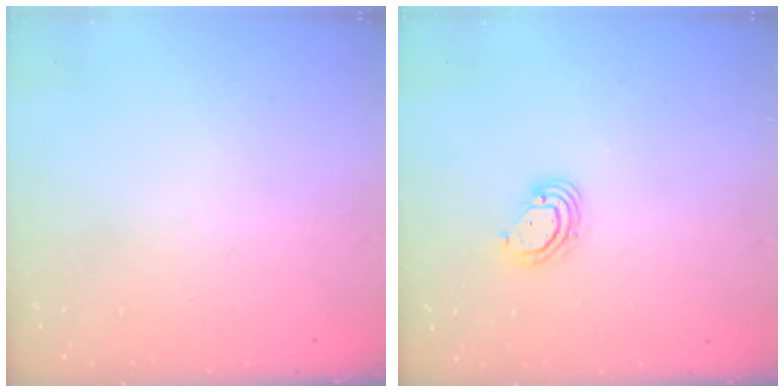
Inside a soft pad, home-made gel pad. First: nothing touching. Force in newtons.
{"total": 4.1, "press": 4.1, "slide": 0.4}